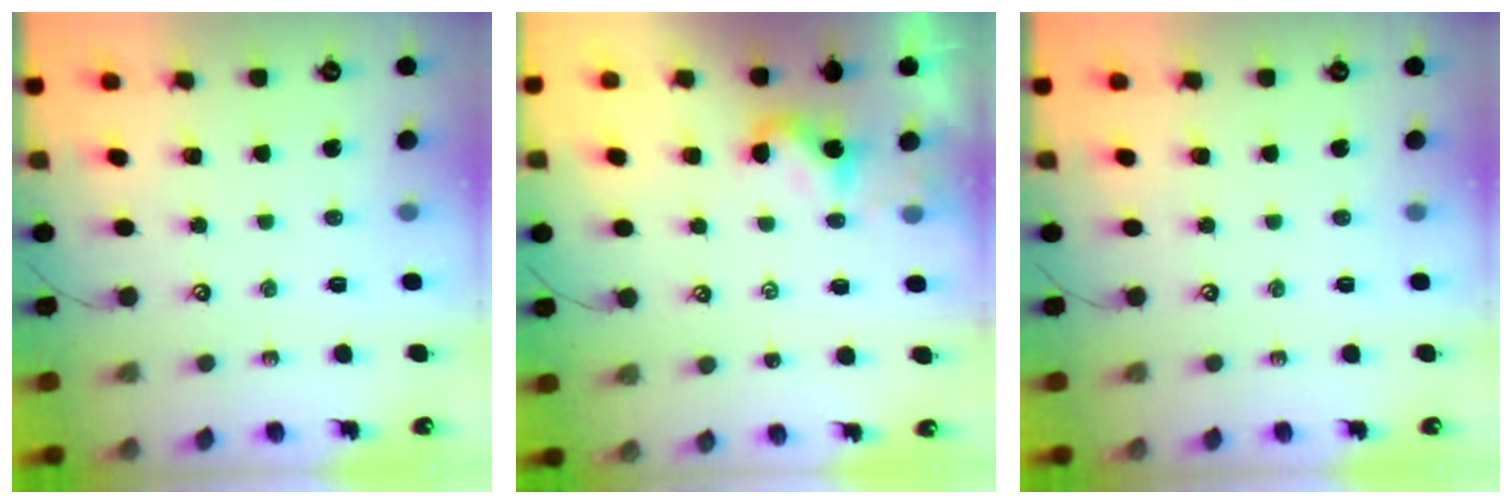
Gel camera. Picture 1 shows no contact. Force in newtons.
{"total": 0.6, "press": 0.6, "slide": 0.3}
{"total": 0.0}